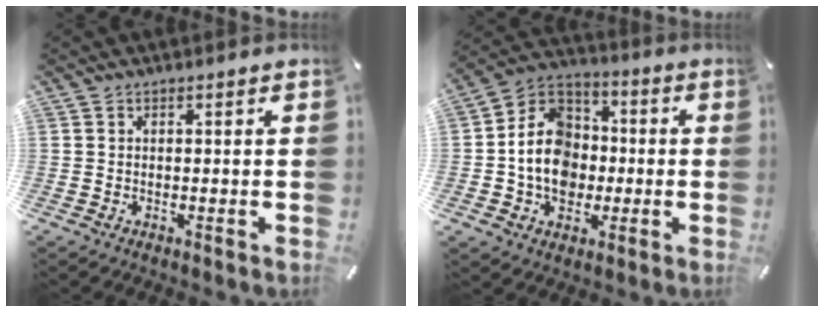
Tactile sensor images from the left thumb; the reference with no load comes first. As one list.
[{"total": 12.8, "force": [-2.7, 10.8, 6.3], "torque": [-0.150, 0.024, -0.049]}]